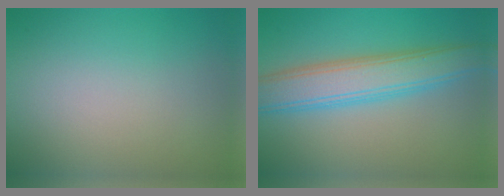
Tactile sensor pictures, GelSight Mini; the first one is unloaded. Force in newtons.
{"total": 6.1, "press": 6.1, "slide": 0.3}